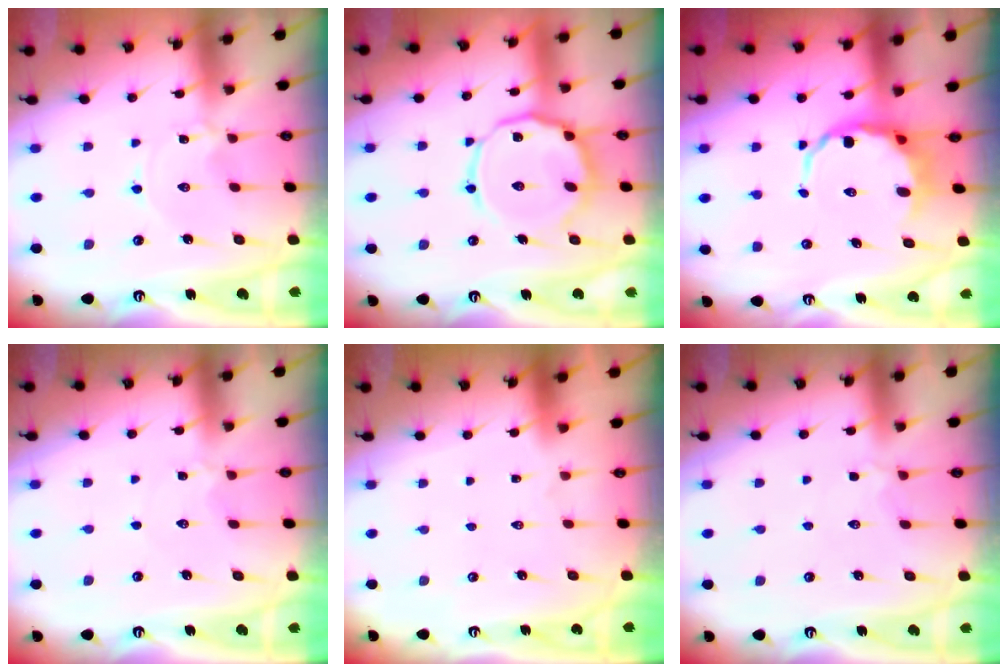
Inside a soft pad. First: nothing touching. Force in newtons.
{"total": 13.7, "press": 13.6, "slide": 1.1}
{"total": 6.5, "press": 6.2, "slide": 2.1}
{"total": 3.0, "press": 3.0, "slide": 0.4}
{"total": 1.6, "press": 1.6, "slide": 0.1}
{"total": 2.7, "press": 2.6, "slide": 0.6}